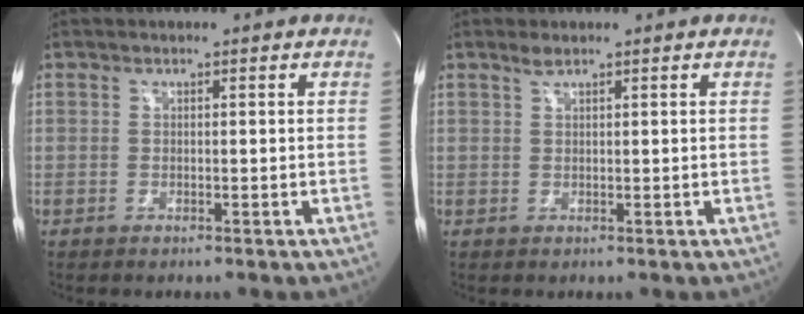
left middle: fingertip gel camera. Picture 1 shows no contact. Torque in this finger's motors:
{"motor_torque": [0.25, 0.08, -0.04, 0.00]}